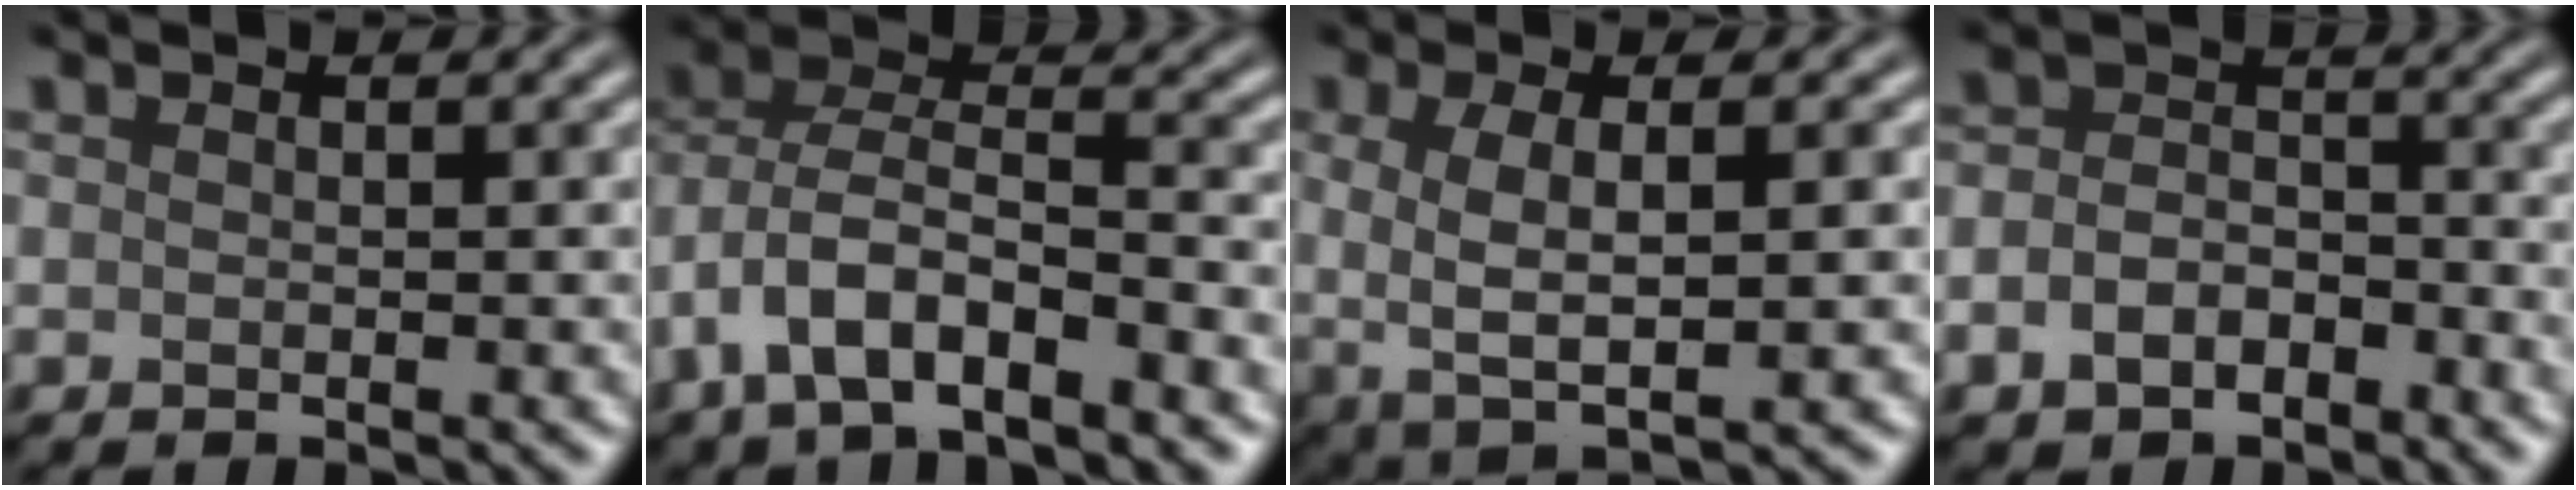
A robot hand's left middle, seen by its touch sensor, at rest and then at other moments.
{"total": 7.8, "force": [-4.1, 3.6, 5.6], "torque": [-0.100, 0.010, -0.082]}
{"total": 4.6, "force": [-0.3, 1.5, 4.4], "torque": [-0.084, -0.006, -0.003]}
{"total": 3.9, "force": [-2.1, 2.5, 2.2], "torque": [-0.044, 0.001, -0.044]}